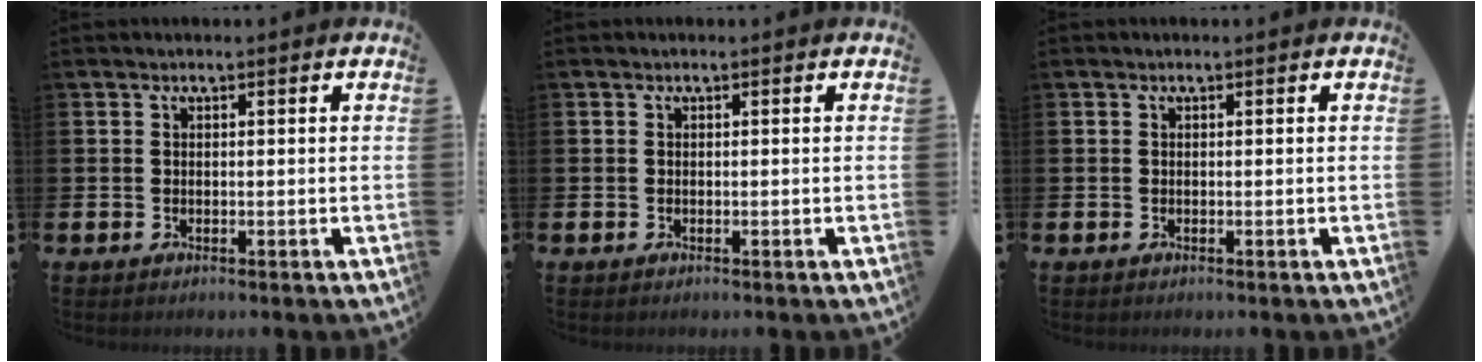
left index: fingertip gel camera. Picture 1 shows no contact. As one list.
[{"total": 0.0}, {"total": 0.0}]